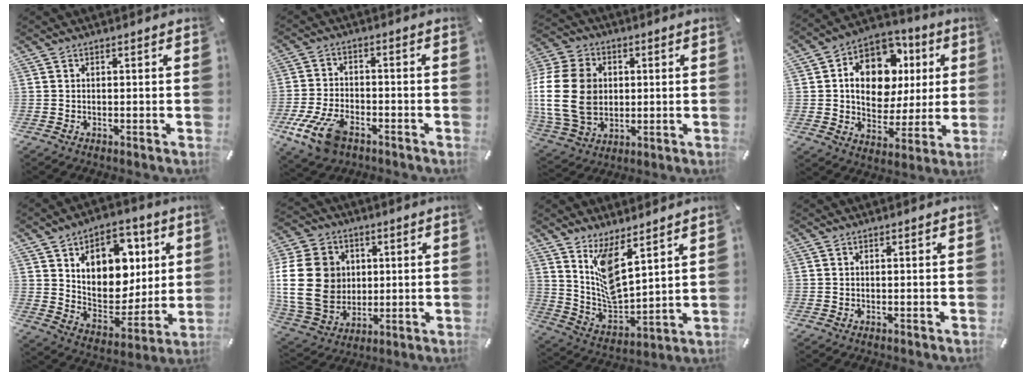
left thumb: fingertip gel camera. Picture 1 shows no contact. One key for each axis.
{"total": 11.1, "fx": -5.7, "fy": 6.2, "fz": 7.1, "tx": -0.160, "ty": 0.019, "tz": -0.105}
{"total": 18.7, "fx": 0.9, "fy": 15.0, "fz": 11.0, "tx": -0.241, "ty": 0.003, "tz": 0.013}
{"total": 14.4, "fx": 4.1, "fy": 11.1, "fz": 8.3, "tx": -0.146, "ty": -0.020, "tz": 0.079}
{"total": 15.1, "fx": 6.3, "fy": 11.4, "fz": 7.7, "tx": -0.115, "ty": -0.034, "tz": 0.120}
{"total": 19.2, "fx": 1.9, "fy": 16.2, "fz": 10.2, "tx": -0.213, "ty": 0.003, "tz": 0.038}
{"total": 9.9, "fx": 6.8, "fy": 4.0, "fz": 5.9, "tx": -0.123, "ty": -0.053, "tz": 0.131}
{"total": 0.0}